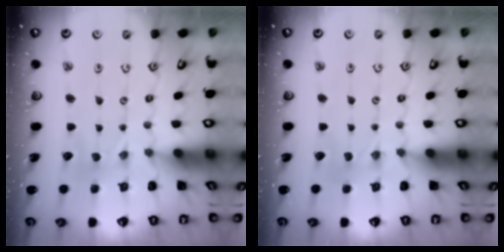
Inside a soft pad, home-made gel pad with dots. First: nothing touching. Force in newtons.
{"total": 0.0}